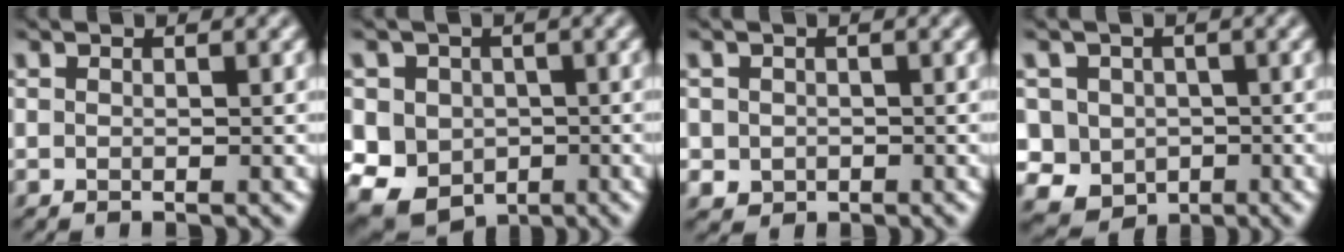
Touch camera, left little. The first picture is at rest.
{"total": 6.5, "force": [-0.7, 5.9, 2.6], "torque": [-0.045, 0.010, -0.037]}
{"total": 1.5, "force": [-0.2, 1.5, 0.4], "torque": [-0.005, -0.003, -0.003]}
{"total": 6.7, "force": [-0.4, 6.3, 2.3], "torque": [-0.049, 0.024, -0.038]}